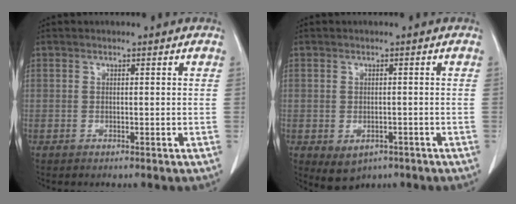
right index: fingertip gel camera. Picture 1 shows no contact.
{"total": 3.5, "force": [-1.6, 2.6, 1.8], "torque": [-0.024, -0.003, -0.007]}